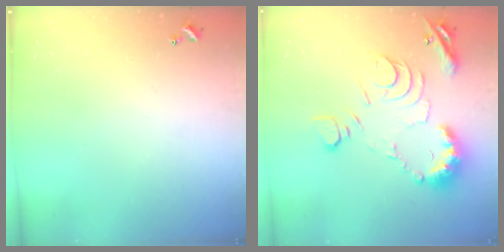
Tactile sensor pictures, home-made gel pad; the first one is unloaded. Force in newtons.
{"total": 11.6, "press": 11.5, "slide": 1.2}